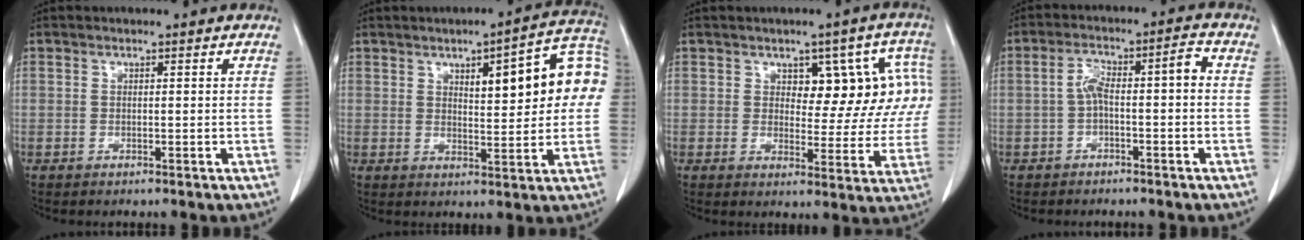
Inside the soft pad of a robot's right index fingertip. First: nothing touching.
{"total": 13.4, "force": [2.9, 3.5, 12.6], "torque": [-0.161, 0.034, 0.037]}
{"total": 10.4, "force": [2.9, 5.5, 8.3], "torque": [-0.075, 0.030, 0.038]}
{"total": 5.8, "force": [-0.7, 1.5, 5.6], "torque": [-0.100, 0.035, -0.012]}